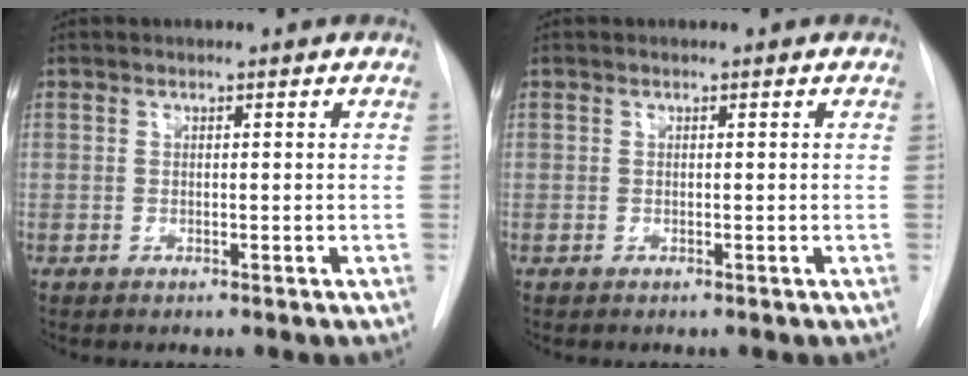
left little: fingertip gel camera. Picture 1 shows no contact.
{"total": 0.0}